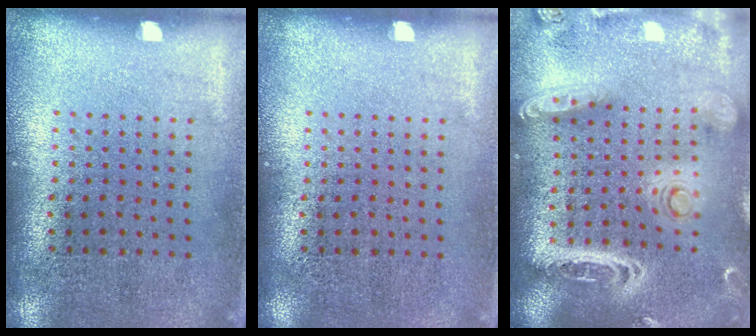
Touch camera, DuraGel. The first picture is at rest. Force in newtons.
{"total": 0.0}
{"total": 3.0, "press": 2.5, "slide": 1.6}